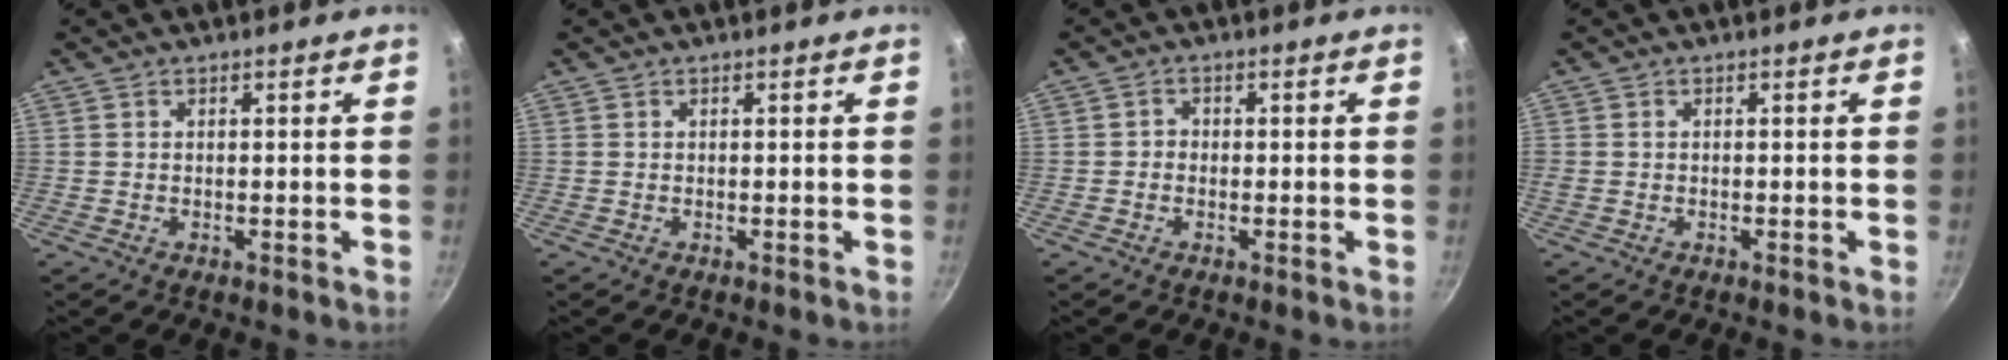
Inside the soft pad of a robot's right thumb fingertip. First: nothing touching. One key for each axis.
{"total": 0.0}
{"total": 1.2, "fx": -0.5, "fy": 1.1, "fz": 0.3, "tx": -0.002, "ty": 0.002, "tz": -0.013}
{"total": 0.7, "fx": -0.2, "fy": 0.6, "fz": 0.2, "tx": -0.007, "ty": -0.002, "tz": -0.004}